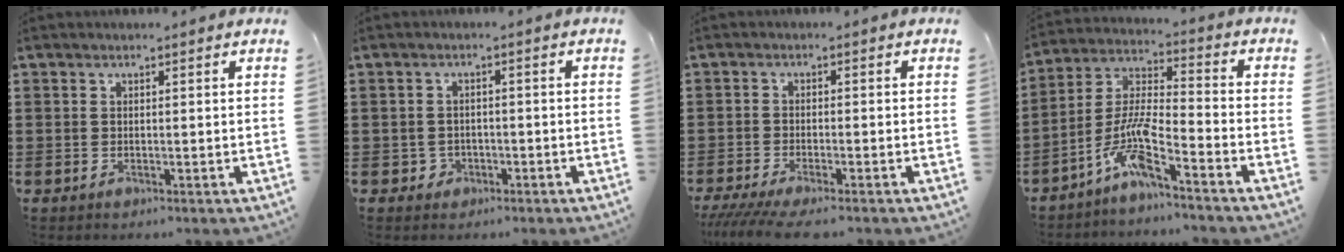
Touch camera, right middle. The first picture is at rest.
{"total": 1.9, "force": [-1.1, 1.5, 0.3], "torque": [-0.012, 0.001, -0.027]}
{"total": 3.5, "force": [-3.2, 0.3, 1.5], "torque": [-0.038, -0.011, -0.067]}
{"total": 8.1, "force": [-5.9, 0.6, 5.6], "torque": [-0.137, -0.018, -0.122]}